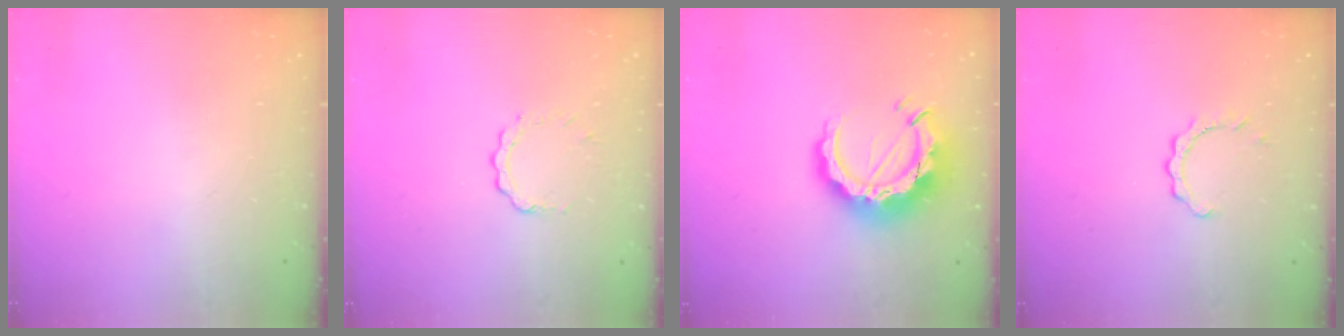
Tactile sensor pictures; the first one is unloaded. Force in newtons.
{"total": 3.4, "press": 3.4, "slide": 0.5}
{"total": 14.2, "press": 14.1, "slide": 1.6}
{"total": 2.9, "press": 2.9, "slide": 0.3}